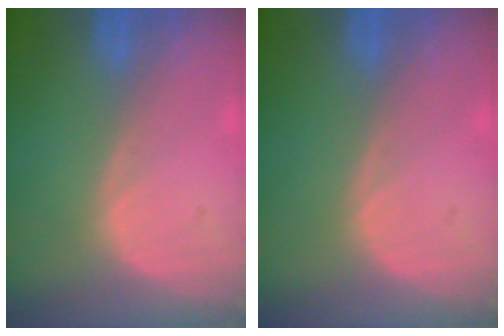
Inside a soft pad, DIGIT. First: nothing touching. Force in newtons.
{"total": 0.0}